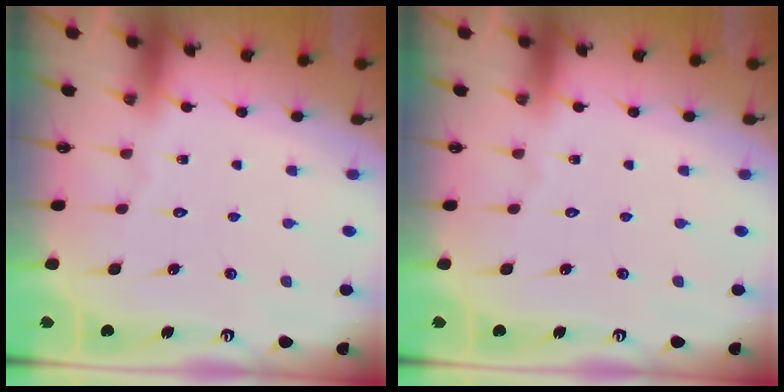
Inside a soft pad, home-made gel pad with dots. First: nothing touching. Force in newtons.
{"total": 0.0}